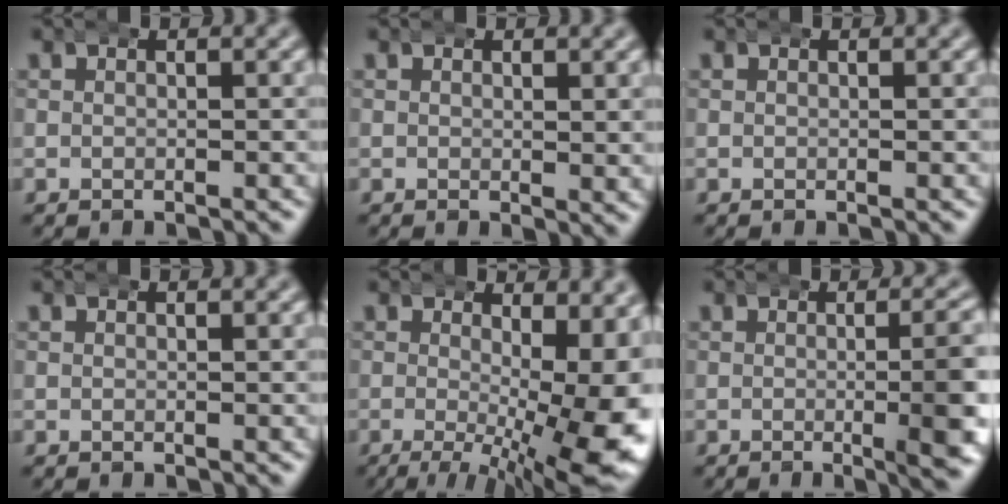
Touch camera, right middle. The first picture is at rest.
{"total": 0.8, "force": [0.4, 0.2, 0.6], "torque": [-0.007, -0.004, 0.007]}
{"total": 0.0}
{"total": 0.0}
{"total": 11.3, "force": [-4.7, 4.4, 9.2], "torque": [-0.124, -0.039, -0.057]}
{"total": 6.3, "force": [-1.1, 1.5, 6.0], "torque": [-0.068, 0.009, -0.025]}